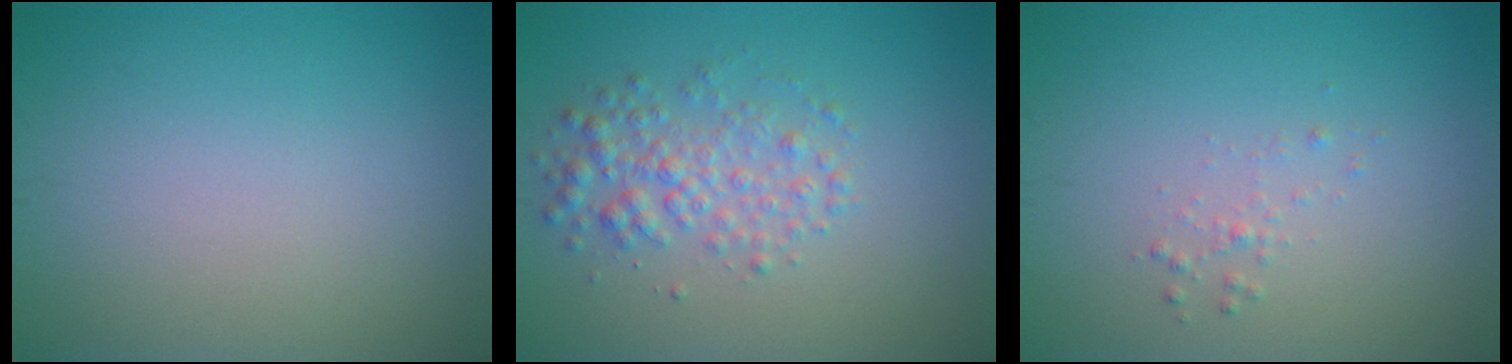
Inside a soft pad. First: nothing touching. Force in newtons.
{"total": 3.0, "press": 3.0, "slide": 0.0}
{"total": 0.7, "press": 0.7, "slide": 0.1}